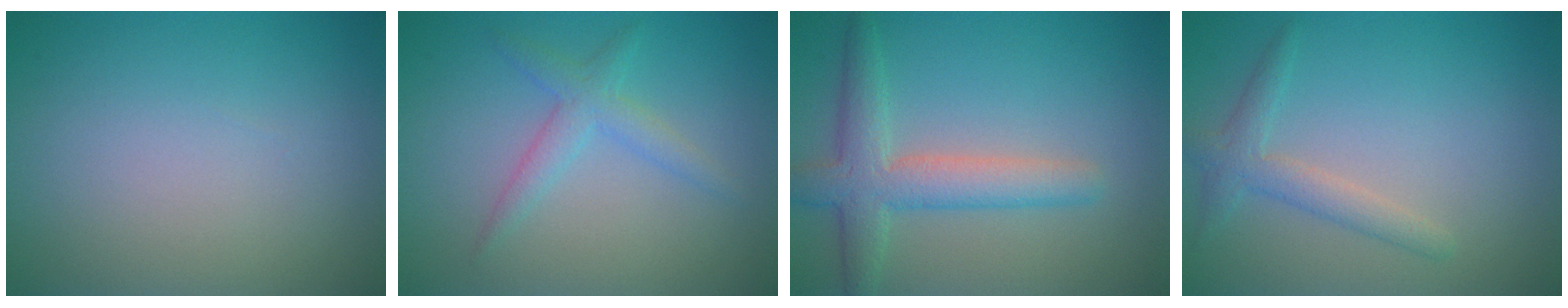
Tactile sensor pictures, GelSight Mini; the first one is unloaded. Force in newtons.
{"total": 2.3, "press": 2.3, "slide": 0.1}
{"total": 4.5, "press": 4.5, "slide": 0.1}
{"total": 2.3, "press": 2.3, "slide": 0.1}